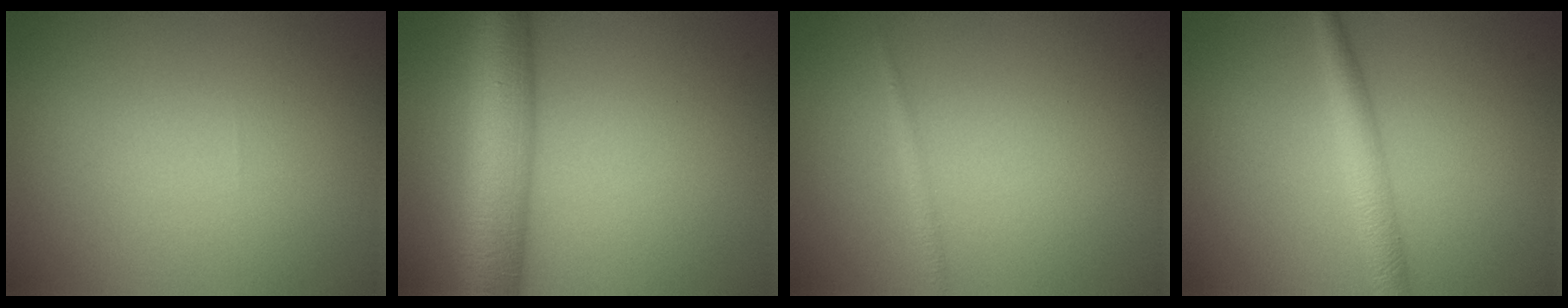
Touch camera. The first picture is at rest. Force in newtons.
{"total": 8.3, "press": 8.3, "slide": 0.2}
{"total": 0.7, "press": 0.7, "slide": 0.0}
{"total": 2.6, "press": 2.6, "slide": 0.0}